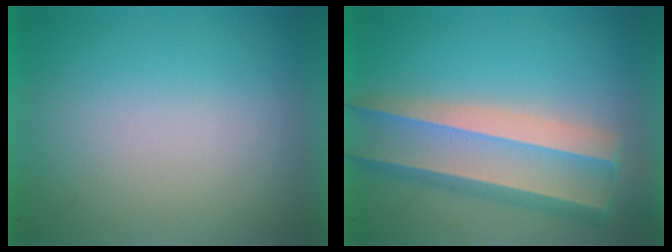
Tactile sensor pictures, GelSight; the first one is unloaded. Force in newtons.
{"total": 6.4}